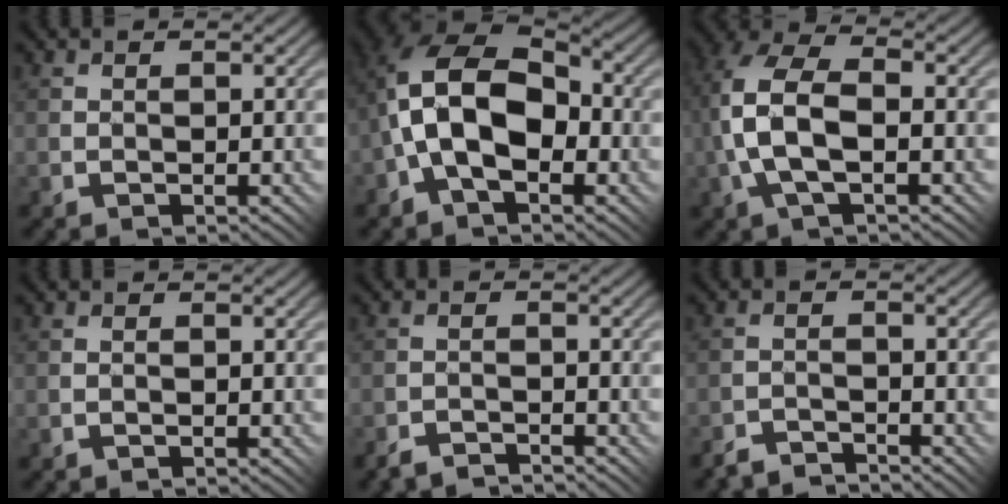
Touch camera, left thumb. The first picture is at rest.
{"total": 12.8, "force": [-1.8, 7.9, 9.9], "torque": [-0.188, 0.005, -0.041]}
{"total": 10.1, "force": [-1.1, 5.4, 8.5], "torque": [-0.202, 0.013, -0.027]}
{"total": 0.0}
{"total": 2.4, "force": [-2.4, -0.1, 0.1], "torque": [-0.001, 0.008, -0.053]}
{"total": 3.0, "force": [-3.0, -0.1, 0.0], "torque": [0.003, 0.009, -0.064]}